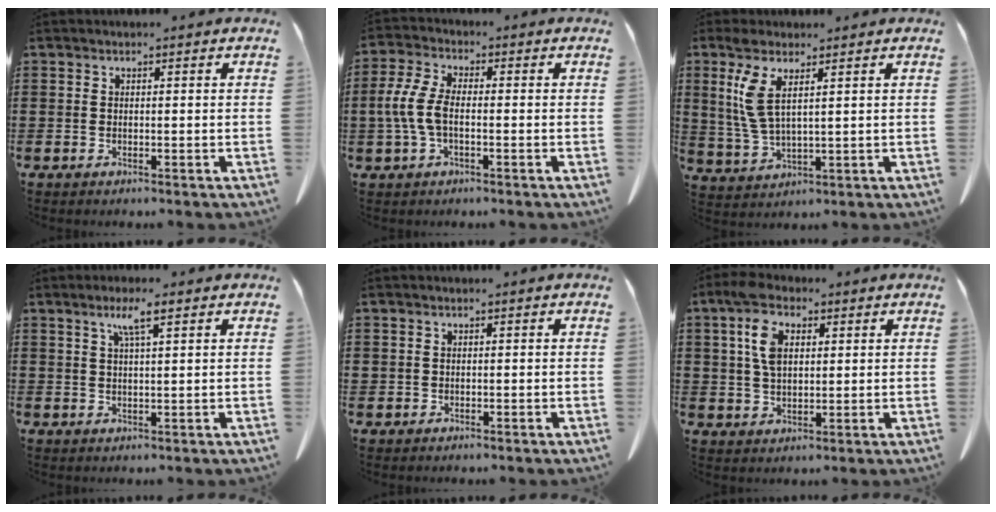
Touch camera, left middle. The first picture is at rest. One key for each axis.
{"total": 6.5, "fx": -0.8, "fy": 3.2, "fz": 5.6, "tx": -0.143, "ty": -0.003, "tz": -0.023}
{"total": 6.1, "fx": 3.0, "fy": 1.8, "fz": 5.0, "tx": -0.123, "ty": -0.003, "tz": 0.049}
{"total": 4.2, "fx": 2.5, "fy": 0.4, "fz": 3.3, "tx": -0.071, "ty": 0.005, "tz": 0.040}
{"total": 0.5, "fx": 0.1, "fy": 0.5, "fz": 0.1, "tx": -0.004, "ty": 0.004, "tz": 0.001}
{"total": 7.2, "fx": 2.9, "fy": 4.2, "fz": 5.1, "tx": -0.107, "ty": 0.013, "tz": 0.050}